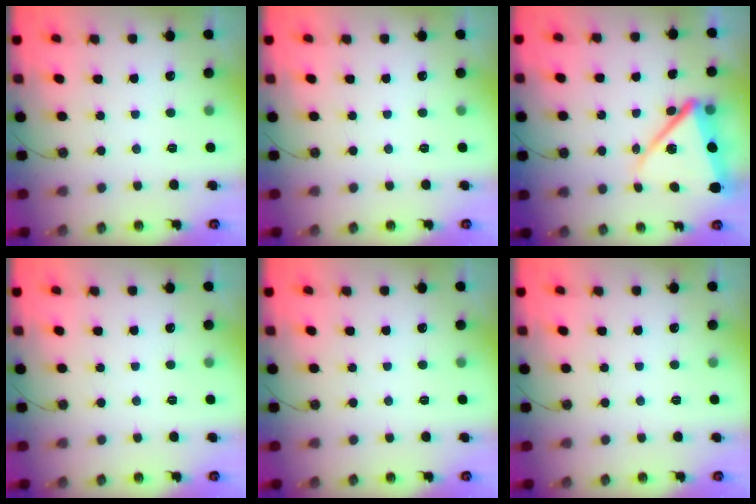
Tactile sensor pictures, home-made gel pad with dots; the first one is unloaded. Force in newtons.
{"total": 0.0}
{"total": 14.9, "press": 14.8, "slide": 1.4}
{"total": 0.0}
{"total": 0.0}
{"total": 0.0}